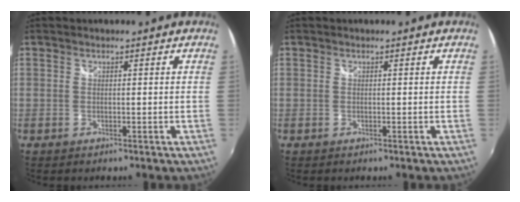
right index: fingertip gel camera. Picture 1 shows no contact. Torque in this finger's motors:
{"motor_torque": [0.00, 0.00, 0.00, 0.00]}